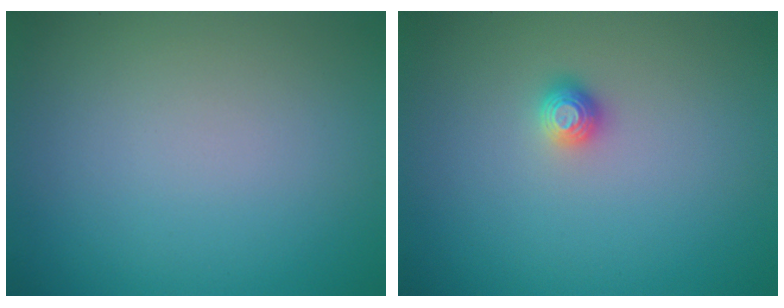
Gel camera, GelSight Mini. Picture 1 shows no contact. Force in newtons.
{"total": 1.1, "press": 1.1, "slide": 0.4}